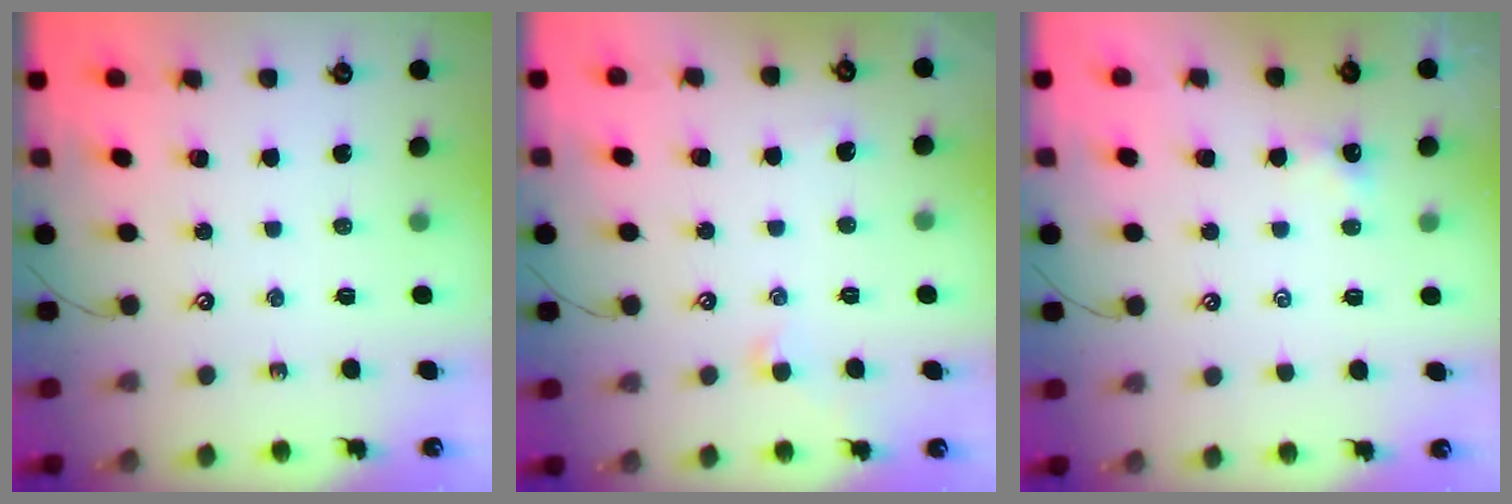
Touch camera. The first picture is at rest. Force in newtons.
{"total": 1.0, "press": 0.9, "slide": 0.6}
{"total": 0.8, "press": 0.7, "slide": 0.3}